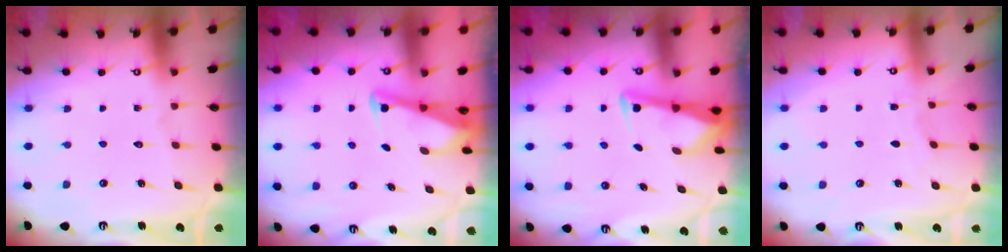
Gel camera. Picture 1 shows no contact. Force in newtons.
{"total": 2.8, "press": 2.8, "slide": 0.3}
{"total": 3.0, "press": 3.0, "slide": 0.3}
{"total": 3.1, "press": 3.1, "slide": 0.4}